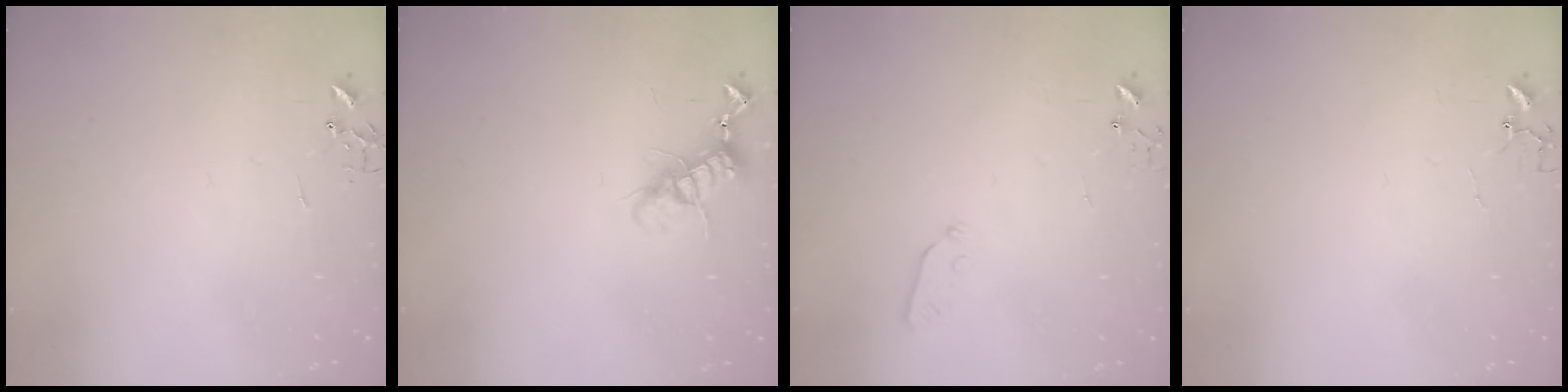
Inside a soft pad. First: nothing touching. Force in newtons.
{"total": 11.1, "press": 11.1, "slide": 0.3}
{"total": 3.9, "press": 3.8, "slide": 0.8}
{"total": 4.0, "press": 4.0, "slide": 0.3}